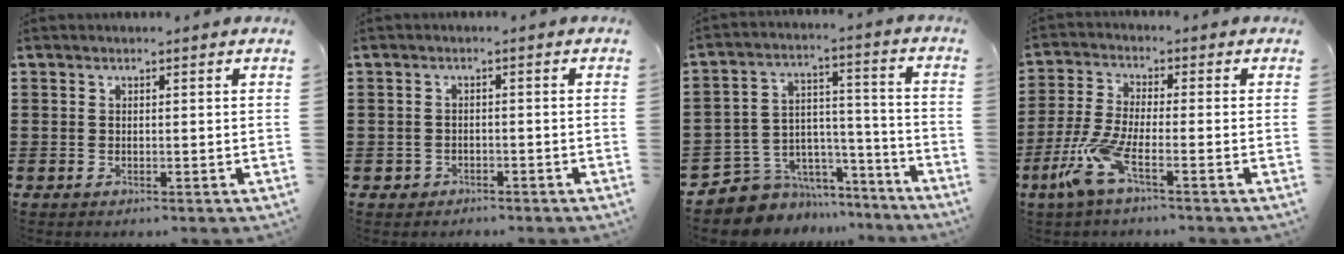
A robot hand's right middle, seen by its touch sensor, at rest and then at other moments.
{"total": 1.3, "force": [-1.1, 0.8, 0.0], "torque": [-0.003, 0.003, -0.025]}
{"total": 6.6, "force": [-5.2, 4.0, 0.0], "torque": [-0.022, 0.009, -0.102]}
{"total": 7.2, "force": [-3.8, 1.4, 5.9], "torque": [-0.153, -0.015, -0.078]}